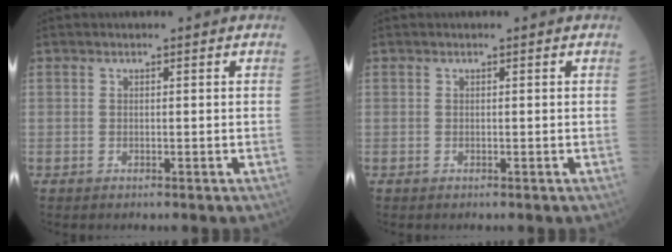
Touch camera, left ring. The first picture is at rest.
{"total": 0.0}